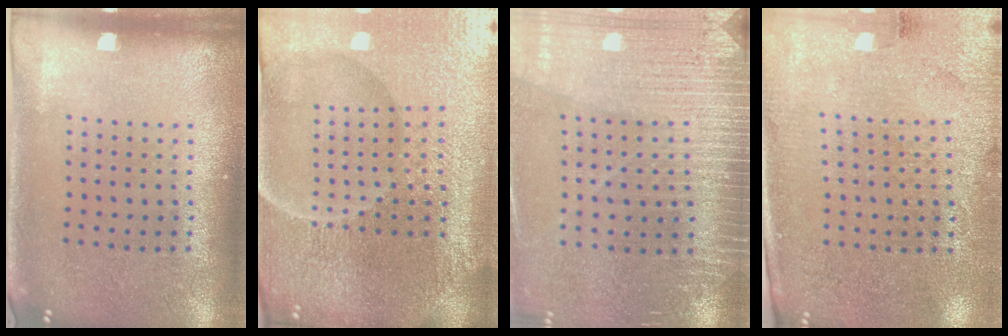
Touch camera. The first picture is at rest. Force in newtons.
{"total": 6.5, "press": 5.8, "slide": 2.9}
{"total": 3.2, "press": 3.2, "slide": 0.2}
{"total": 3.1, "press": 2.8, "slide": 1.2}